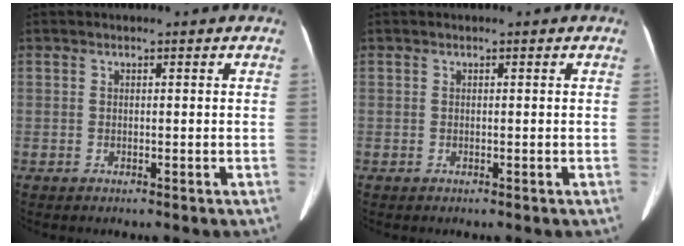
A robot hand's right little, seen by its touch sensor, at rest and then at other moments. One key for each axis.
{"total": 0.0}